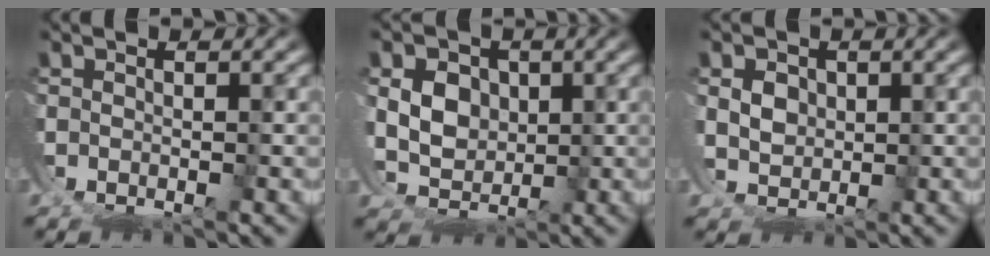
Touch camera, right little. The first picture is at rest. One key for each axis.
{"total": 7.3, "fx": -0.1, "fy": 6.0, "fz": 4.1, "tx": -0.082, "ty": -0.035, "tz": 0.005}
{"total": 2.9, "fx": 0.3, "fy": 2.3, "fz": 1.8, "tx": -0.039, "ty": -0.023, "tz": 0.018}